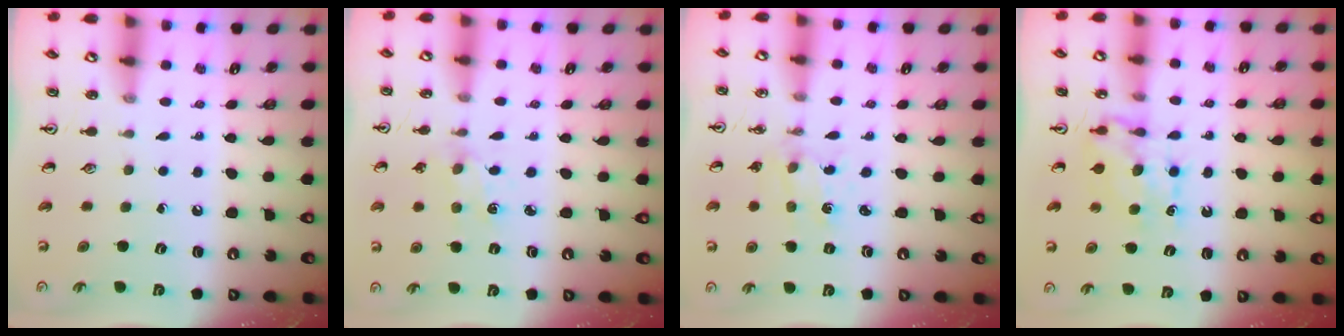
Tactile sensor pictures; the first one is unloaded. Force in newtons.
{"total": 1.9, "press": 1.8, "slide": 0.2}
{"total": 1.5, "press": 1.5, "slide": 0.3}
{"total": 7.0, "press": 7.0, "slide": 0.6}